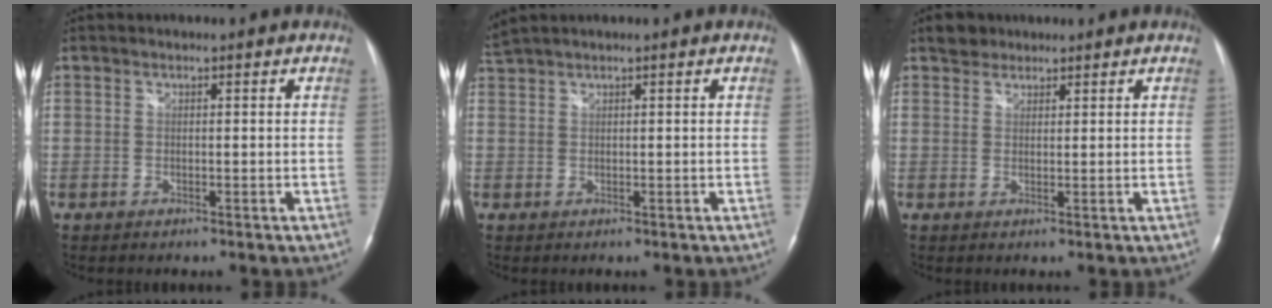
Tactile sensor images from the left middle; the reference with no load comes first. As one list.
[{"total": 2.1, "force": [1.8, -0.2, 1.1], "torque": [-0.027, 0.027, 0.040]}, {"total": 2.3, "force": [1.8, 1.5, 0.1], "torque": [-0.003, 0.011, 0.027]}]